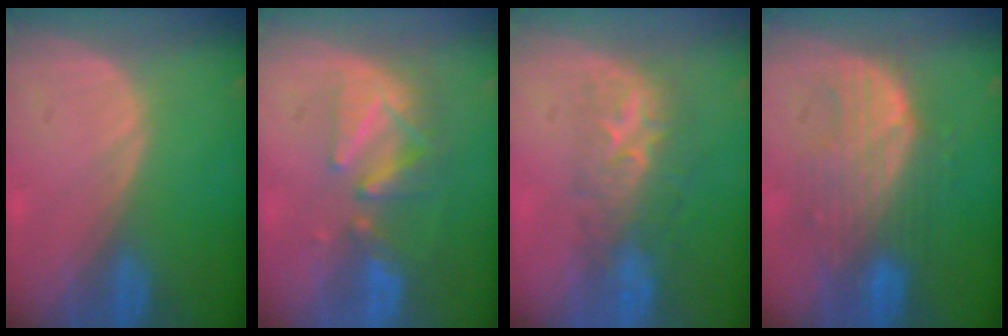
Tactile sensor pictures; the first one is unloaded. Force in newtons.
{"total": 8.2, "press": 7.5, "slide": 3.3}
{"total": 8.2, "press": 7.4, "slide": 3.7}
{"total": 8.5, "press": 8.2, "slide": 2.3}